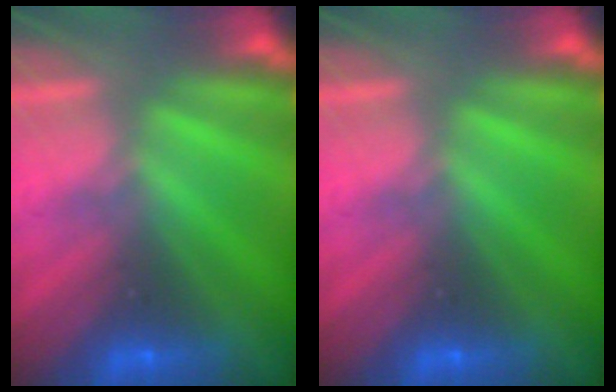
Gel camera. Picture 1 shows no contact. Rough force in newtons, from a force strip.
{"total": 0.0}